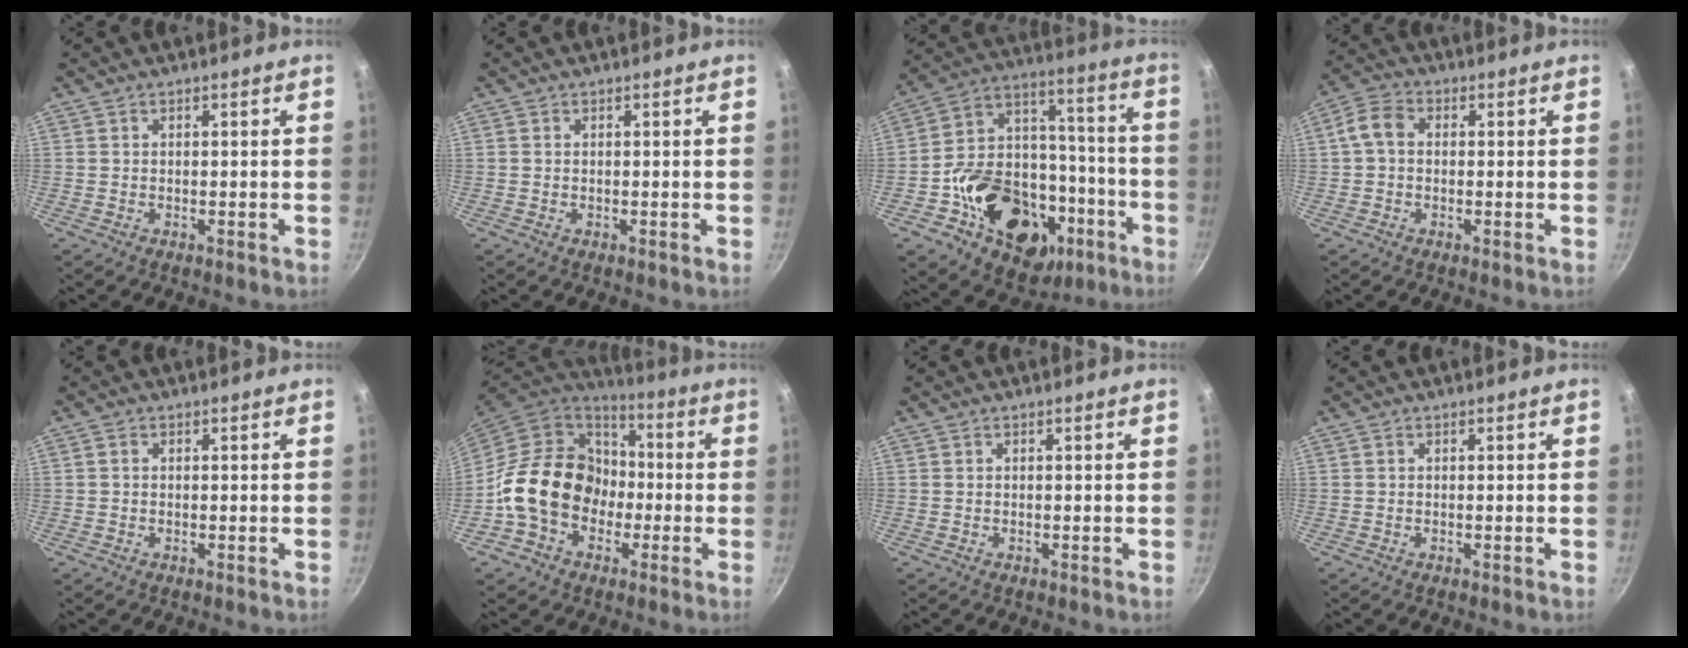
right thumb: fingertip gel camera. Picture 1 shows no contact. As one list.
[{"total": 0.0}, {"total": 28.0, "force": [-11.1, 19.8, 16.3], "torque": [-0.230, 0.076, -0.163]}, {"total": 5.3, "force": [0.3, 4.0, 3.4], "torque": [-0.065, 0.017, -0.008]}, {"total": 0.9, "force": [0.1, 0.7, 0.5], "torque": [-0.010, 0.005, 0.001]}, {"total": 19.0, "force": [-3.2, 15.4, 10.5], "torque": [-0.146, 0.054, -0.060]}, {"total": 0.0}, {"total": 0.0}]